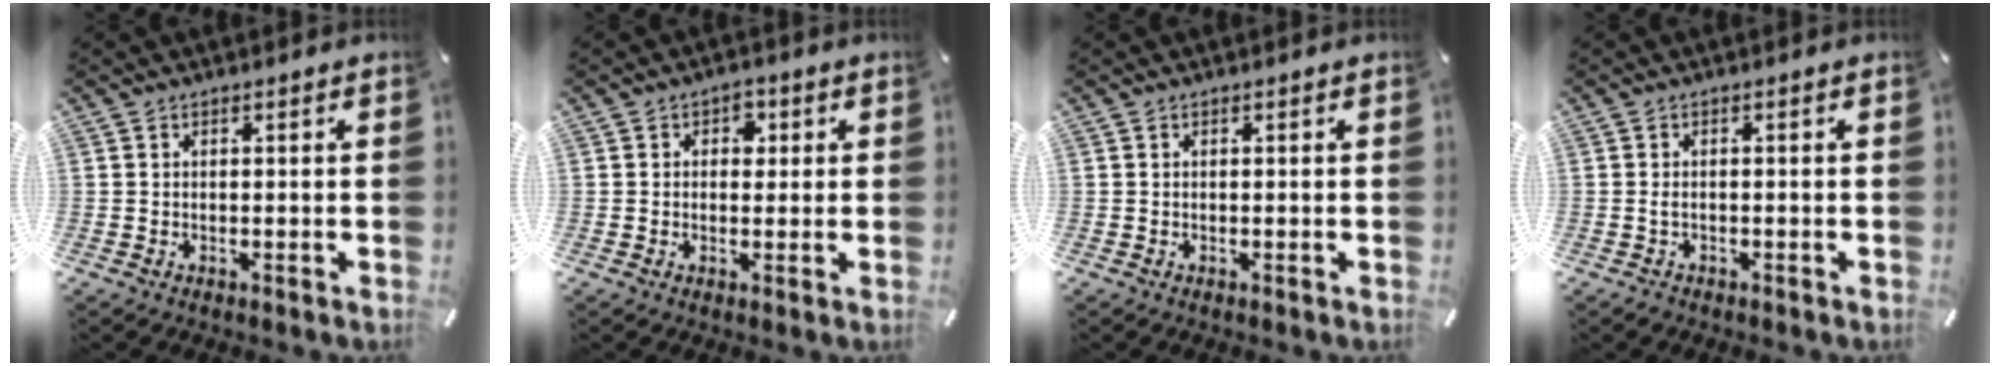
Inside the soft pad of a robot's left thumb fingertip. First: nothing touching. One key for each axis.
{"total": 3.1, "fx": 0.5, "fy": 2.5, "fz": 1.9, "tx": -0.009, "ty": -0.004, "tz": -0.002}
{"total": 0.0}
{"total": 1.4, "fx": -0.6, "fy": 0.8, "fz": 0.9, "tx": -0.020, "ty": 0.002, "tz": -0.012}